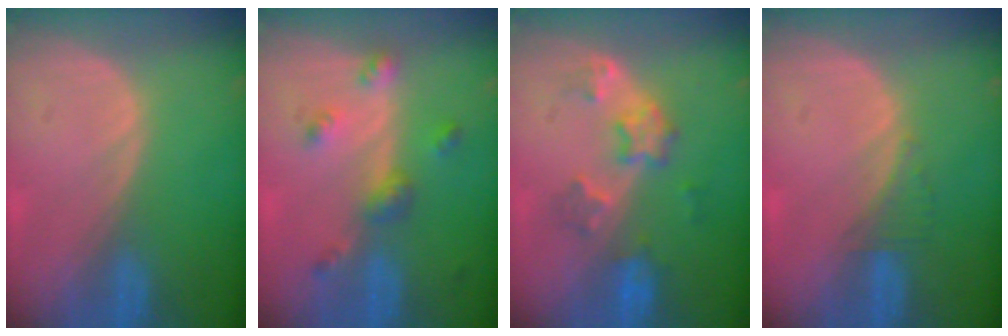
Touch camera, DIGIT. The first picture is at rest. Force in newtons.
{"total": 4.9, "press": 4.4, "slide": 2.2}
{"total": 6.0, "press": 5.5, "slide": 2.4}
{"total": 1.7, "press": 1.6, "slide": 0.7}